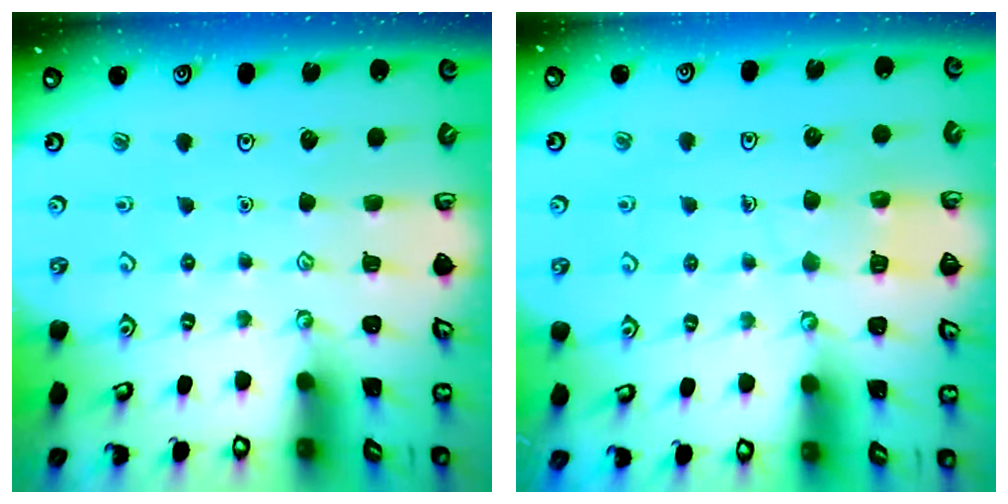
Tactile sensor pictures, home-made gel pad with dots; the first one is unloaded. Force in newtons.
{"total": 6.6, "press": 6.6, "slide": 0.5}